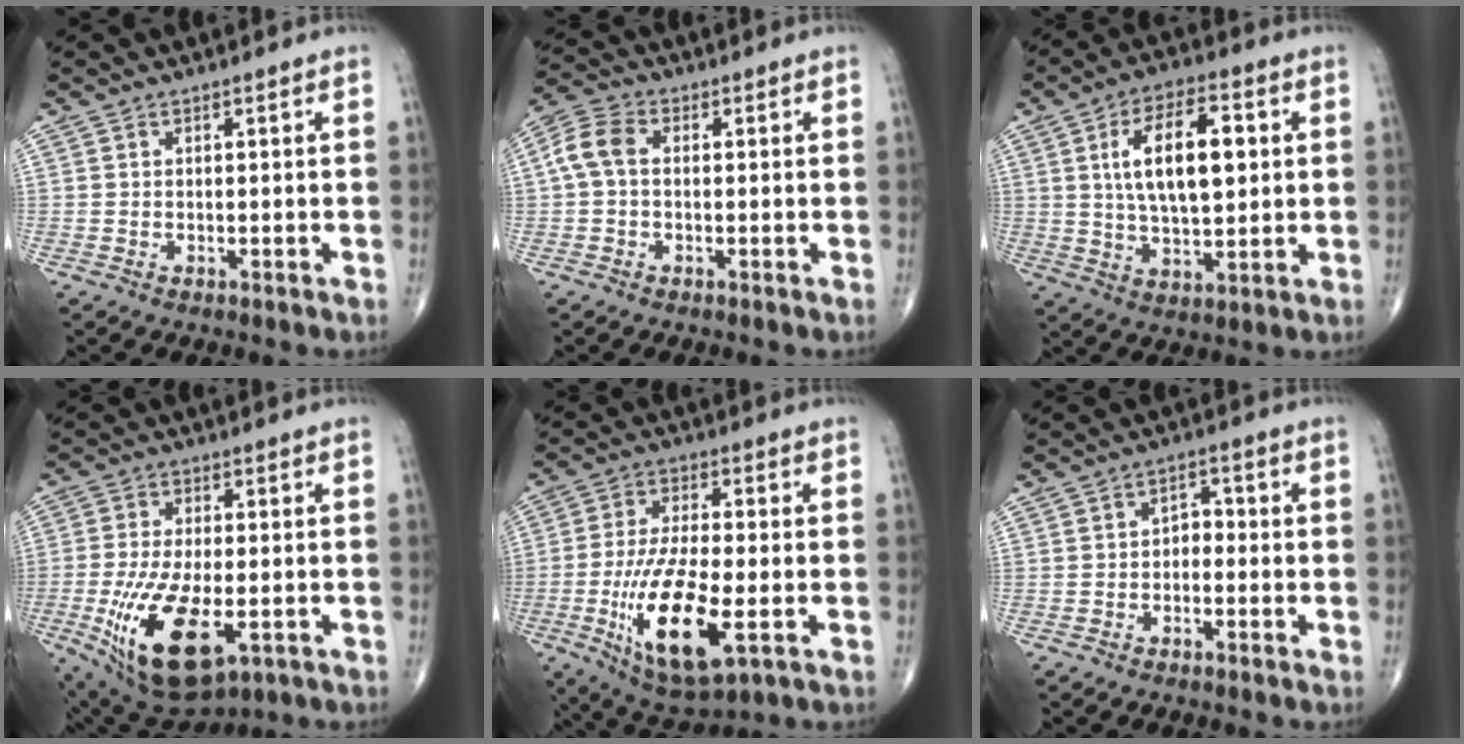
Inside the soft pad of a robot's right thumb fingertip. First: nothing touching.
{"total": 6.0, "force": [0.3, 4.1, 4.4], "torque": [-0.093, 0.019, -0.003]}
{"total": 14.6, "force": [2.7, 6.9, 12.6], "torque": [-0.198, -0.001, 0.048]}
{"total": 16.5, "force": [-5.0, 7.6, 13.8], "torque": [-0.269, -0.009, -0.068]}
{"total": 16.8, "force": [-4.7, 5.8, 15.0], "torque": [-0.291, -0.007, -0.073]}
{"total": 3.0, "force": [-0.9, 2.1, 1.9], "torque": [-0.013, 0.022, -0.026]}